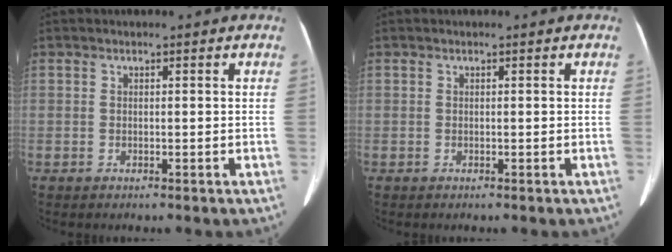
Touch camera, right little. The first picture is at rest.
{"total": 0.0}